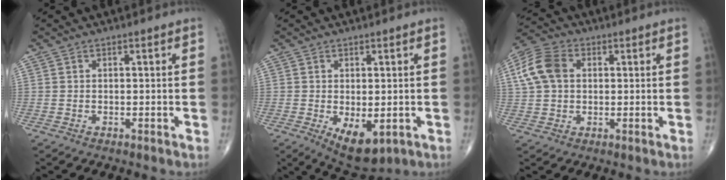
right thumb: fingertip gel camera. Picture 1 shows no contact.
{"total": 7.6, "force": [-2.1, 3.8, 6.2], "torque": [-0.092, -0.013, -0.018]}
{"total": 9.2, "force": [1.8, 6.7, 6.2], "torque": [-0.126, 0.019, 0.029]}